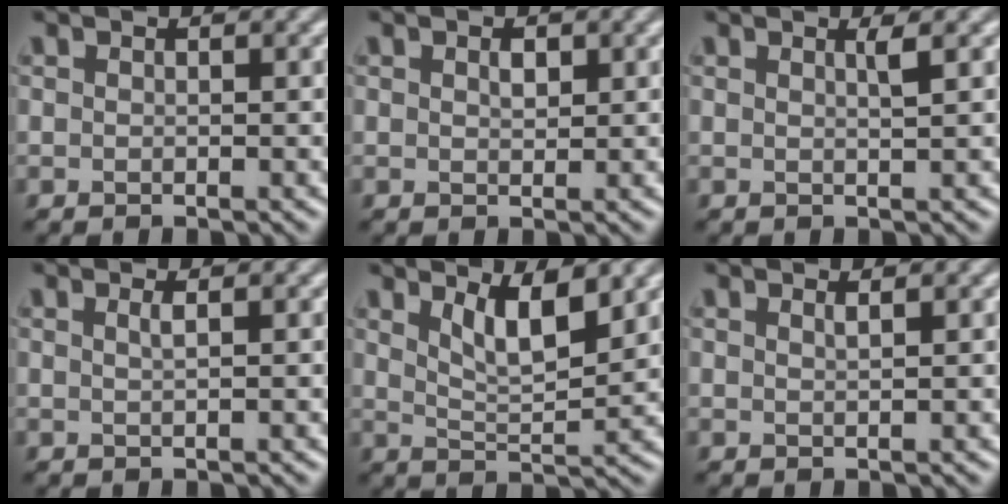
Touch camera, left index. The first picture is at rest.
{"total": 1.1, "force": [0.5, 0.6, 0.8], "torque": [-0.014, 0.000, 0.009]}
{"total": 1.1, "force": [0.5, 0.2, 1.0], "torque": [-0.011, -0.001, 0.006]}
{"total": 1.0, "force": [0.4, 0.3, 0.8], "torque": [-0.009, 0.003, 0.004]}
{"total": 4.2, "force": [2.5, 1.1, 3.1], "torque": [-0.059, -0.008, 0.047]}
{"total": 0.8, "force": [0.5, 0.3, 0.5], "torque": [-0.001, 0.001, 0.008]}